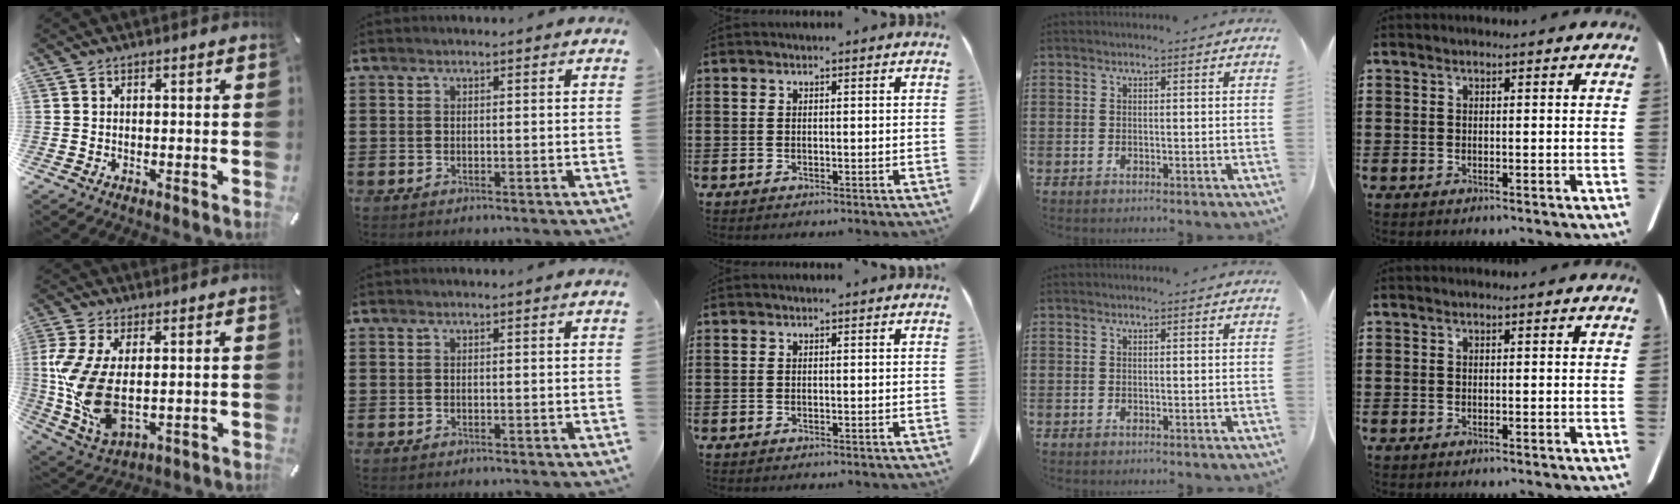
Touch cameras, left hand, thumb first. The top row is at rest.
{"thumb": {"total": 13.6, "force": [0.4, 7.5, 11.3], "torque": [-0.268, -0.019, 0.010]}}